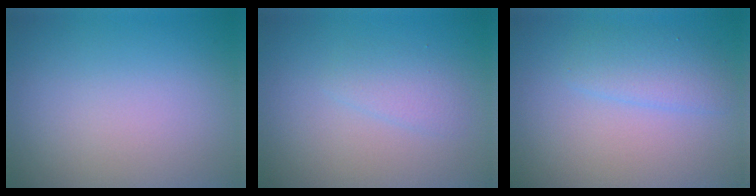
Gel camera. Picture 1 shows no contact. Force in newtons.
{"total": 1.6, "press": 1.6, "slide": 0.0}
{"total": 2.4, "press": 2.4, "slide": 0.1}